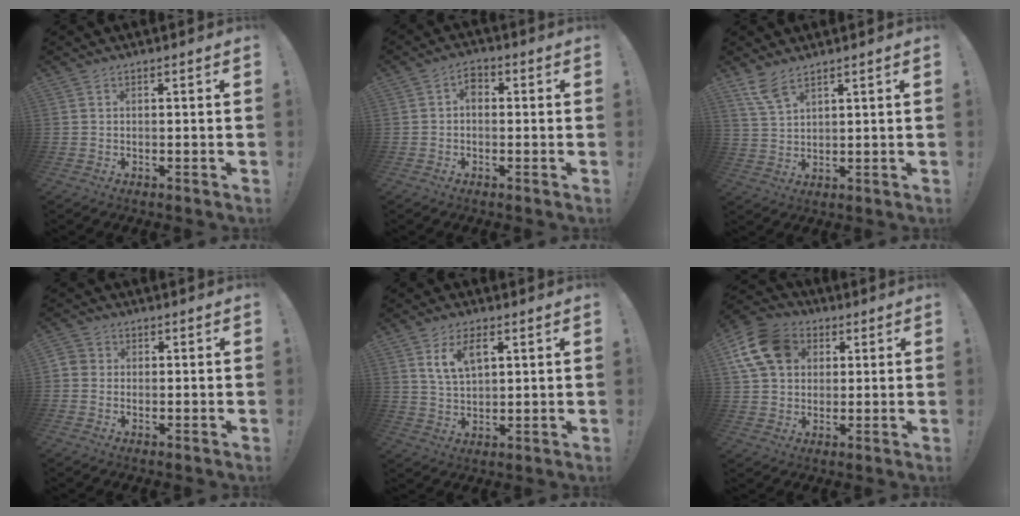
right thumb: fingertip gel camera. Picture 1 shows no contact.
{"total": 3.3, "force": [-0.5, 2.3, 2.3], "torque": [-0.036, 0.008, -0.011]}
{"total": 6.1, "force": [4.6, 1.9, 3.6], "torque": [-0.078, -0.016, 0.087]}
{"total": 2.9, "force": [-0.5, 2.6, 1.1], "torque": [-0.018, 0.009, -0.008]}
{"total": 7.9, "force": [3.7, 4.0, 5.6], "torque": [-0.097, -0.005, 0.066]}
{"total": 14.6, "force": [4.8, 11.6, 7.4], "torque": [-0.127, -0.003, 0.102]}